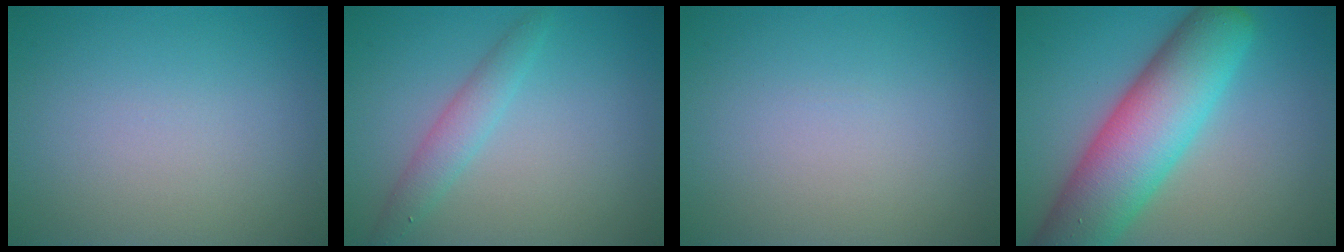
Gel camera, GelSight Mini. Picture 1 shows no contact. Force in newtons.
{"total": 2.3, "press": 2.3, "slide": 0.0}
{"total": 0.0}
{"total": 10.8, "press": 10.7, "slide": 0.4}